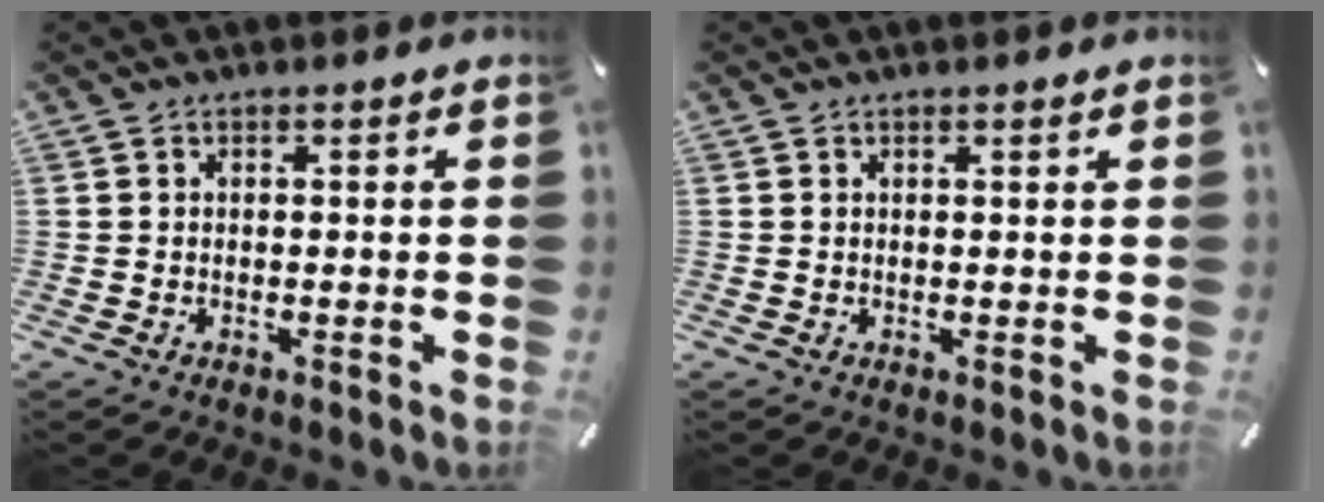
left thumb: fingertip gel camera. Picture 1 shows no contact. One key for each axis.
{"total": 0.6, "fx": 0.3, "fy": 0.0, "fz": 0.5, "tx": -0.010, "ty": 0.000, "tz": 0.005}